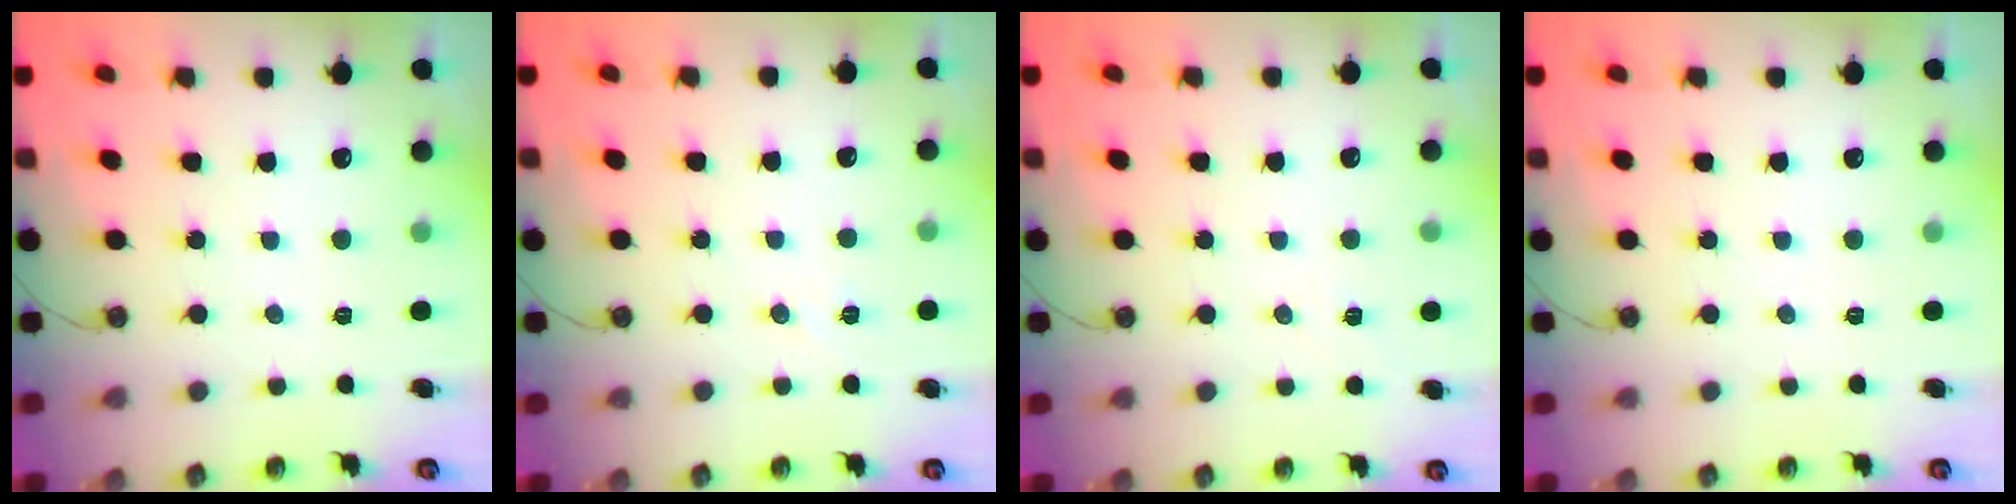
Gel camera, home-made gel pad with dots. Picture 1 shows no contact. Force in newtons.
{"total": 5.5, "press": 3.2, "slide": 4.4}
{"total": 4.1, "press": 3.5, "slide": 2.1}
{"total": 0.0}